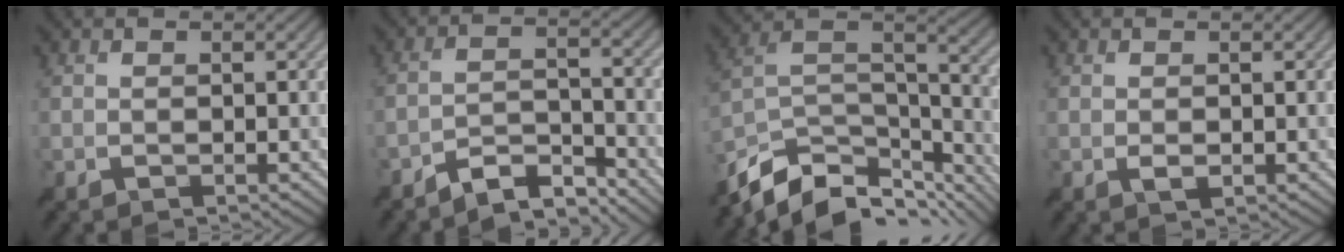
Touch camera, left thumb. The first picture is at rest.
{"total": 5.7, "force": [-5.2, 1.4, 2.1], "torque": [-0.041, 0.001, -0.098]}
{"total": 13.9, "force": [-10.6, 6.0, 6.6], "torque": [-0.158, -0.005, -0.179]}
{"total": 1.0, "force": [-0.2, 0.6, 0.8], "torque": [-0.018, -0.002, -0.004]}